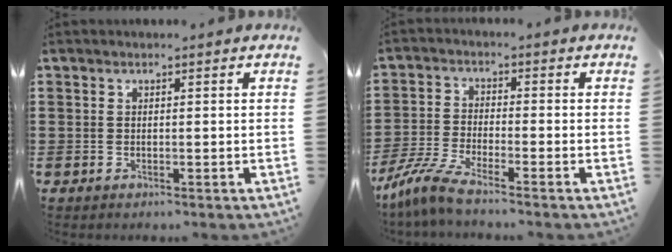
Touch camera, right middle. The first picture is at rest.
{"total": 5.2, "force": [-4.3, 0.1, 2.8], "torque": [-0.082, -0.020, -0.091]}